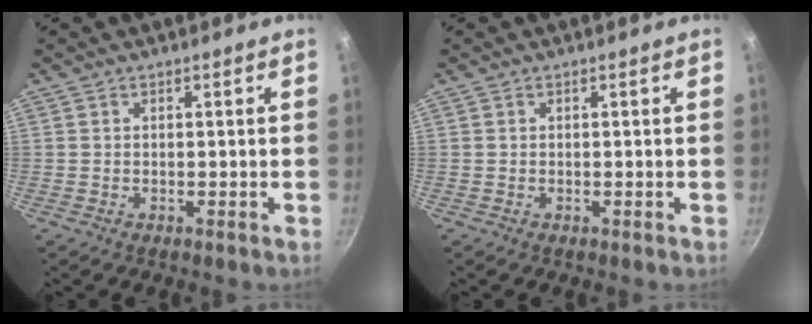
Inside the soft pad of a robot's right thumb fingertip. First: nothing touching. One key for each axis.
{"total": 0.0}